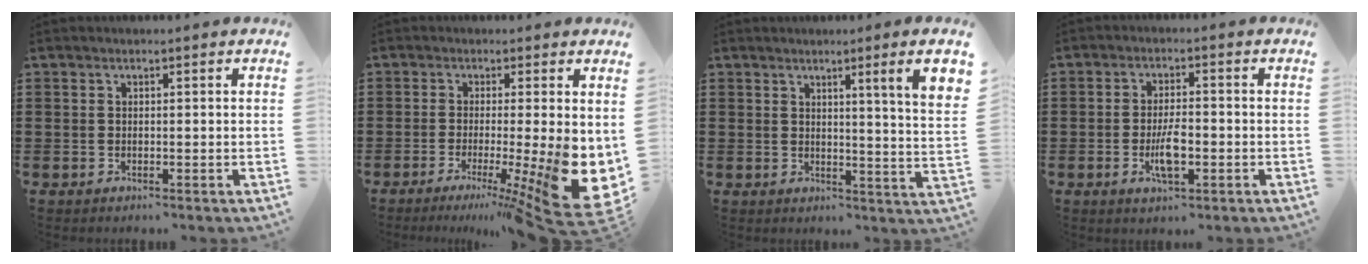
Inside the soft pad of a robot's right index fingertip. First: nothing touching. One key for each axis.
{"total": 8.7, "fx": -2.7, "fy": 2.0, "fz": 8.1, "tx": -0.104, "ty": -0.037, "tz": -0.043}
{"total": 4.8, "fx": 2.3, "fy": -0.9, "fz": 4.1, "tx": -0.072, "ty": -0.022, "tz": 0.030}
{"total": 5.0, "fx": -1.3, "fy": 1.6, "fz": 4.6, "tx": -0.091, "ty": 0.000, "tz": -0.026}